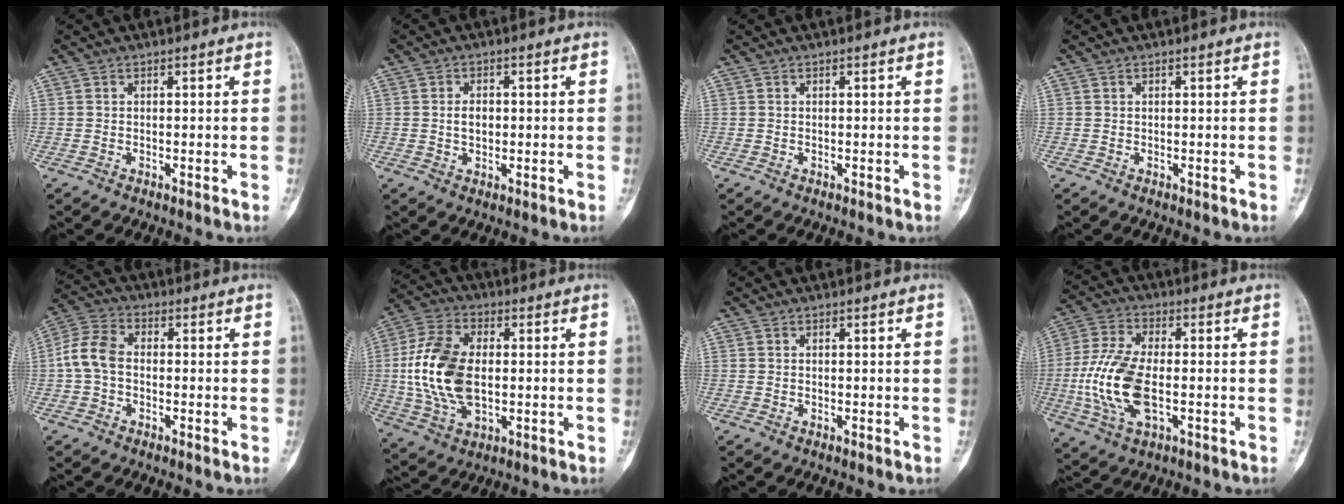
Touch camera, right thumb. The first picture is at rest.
{"total": 3.2, "force": [0.1, 2.2, 2.3], "torque": [-0.029, 0.003, 0.000]}
{"total": 0.0}
{"total": 0.0}
{"total": 7.2, "force": [-0.6, 4.9, 5.2], "torque": [-0.106, 0.021, -0.023]}
{"total": 15.8, "force": [0.2, 9.3, 12.8], "torque": [-0.260, 0.006, 0.005]}
{"total": 0.0}
{"total": 13.8, "force": [-2.1, 6.8, 11.8], "torque": [-0.257, 0.006, -0.040]}